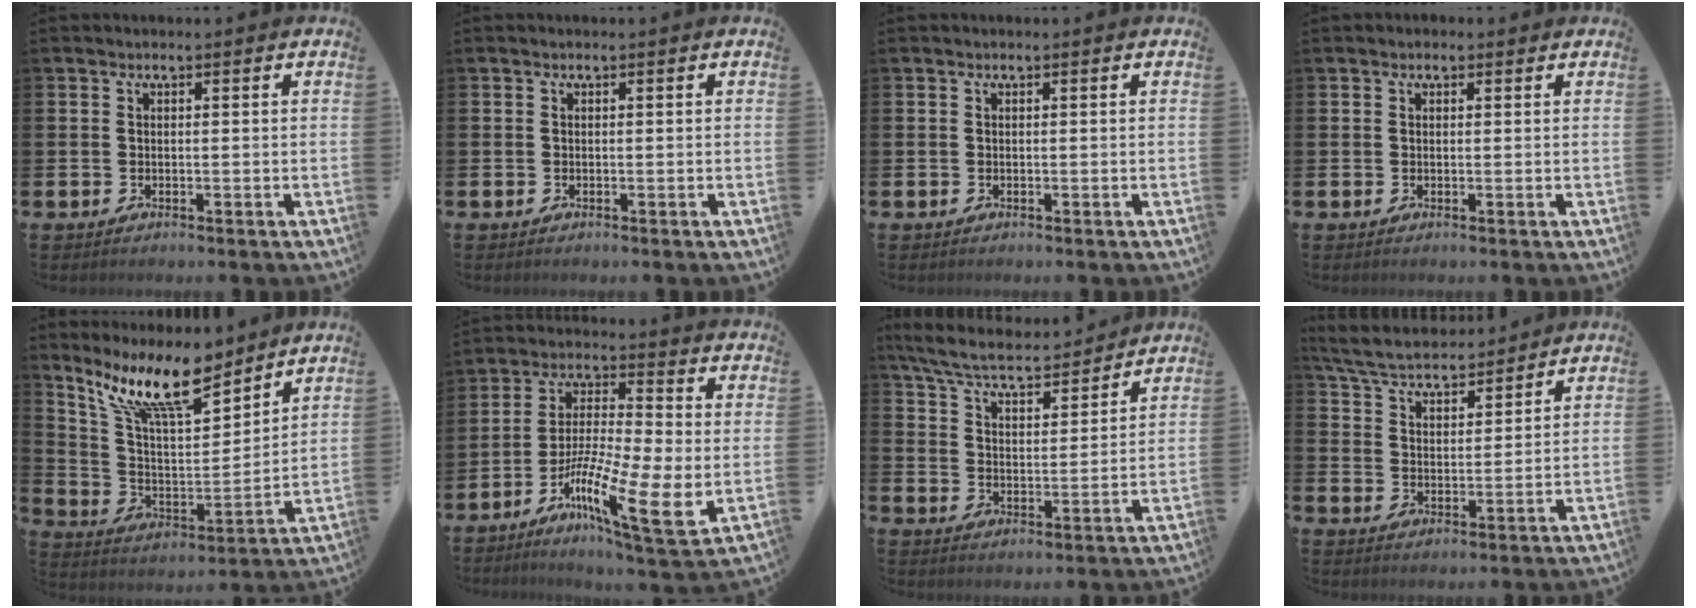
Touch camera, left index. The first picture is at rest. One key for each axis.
{"total": 0.0}
{"total": 0.0}
{"total": 0.7, "fx": 0.5, "fy": 0.4, "fz": 0.2, "tx": 0.012, "ty": -0.002, "tz": 0.006}
{"total": 13.0, "fx": 10.3, "fy": 3.4, "fz": 7.2, "tx": -0.155, "ty": -0.054, "tz": 0.181}
{"total": 11.2, "fx": -4.1, "fy": 1.6, "fz": 10.3, "tx": -0.190, "ty": -0.034, "tz": -0.082}
{"total": 6.6, "fx": 6.1, "fy": 1.1, "fz": 2.3, "tx": -0.069, "ty": -0.044, "tz": 0.102}
{"total": 5.5, "fx": 5.4, "fy": 1.0, "fz": 0.7, "tx": -0.033, "ty": -0.037, "tz": 0.094}